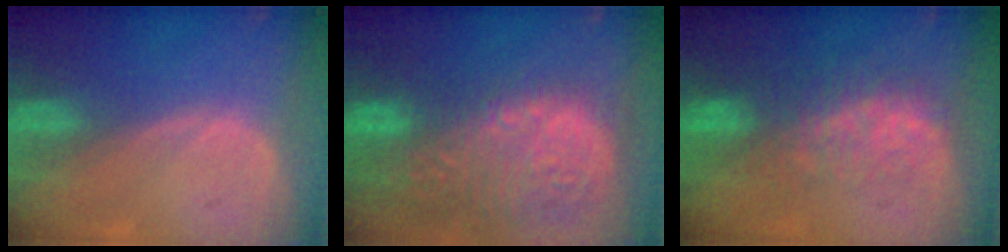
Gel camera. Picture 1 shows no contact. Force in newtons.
{"total": 15.3, "press": 12.5, "slide": 8.8}
{"total": 7.9, "press": 7.6, "slide": 2.1}